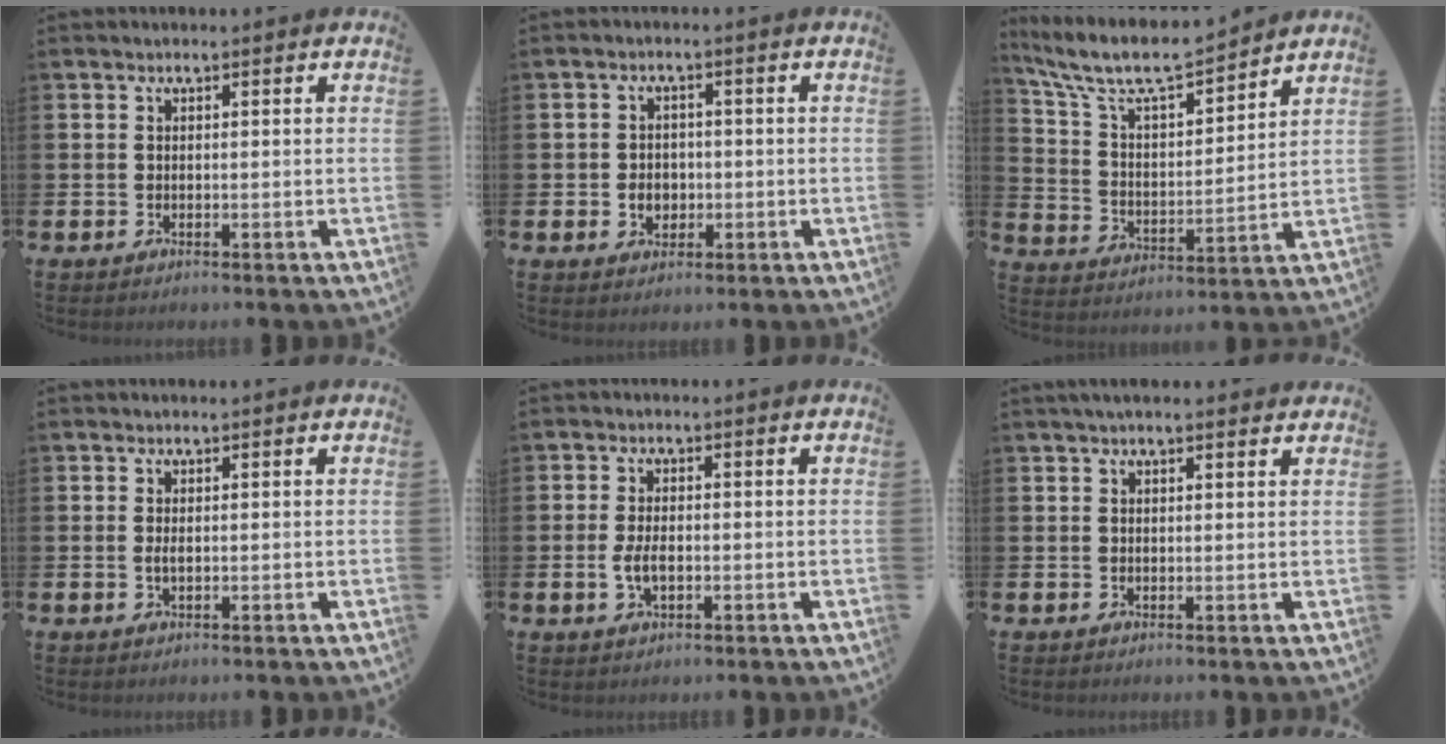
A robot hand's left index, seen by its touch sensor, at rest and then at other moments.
{"total": 2.7, "force": [-0.5, 2.3, 1.2], "torque": [-0.019, 0.003, -0.016]}
{"total": 8.7, "force": [7.9, 1.7, 3.1], "torque": [-0.099, -0.052, 0.138]}
{"total": 1.1, "force": [0.0, 0.5, 0.9], "torque": [-0.016, 0.001, -0.002]}
{"total": 3.1, "force": [-0.5, 1.6, 2.6], "torque": [-0.054, 0.000, -0.011]}
{"total": 2.0, "force": [1.7, 0.3, 0.9], "torque": [-0.008, -0.003, 0.029]}